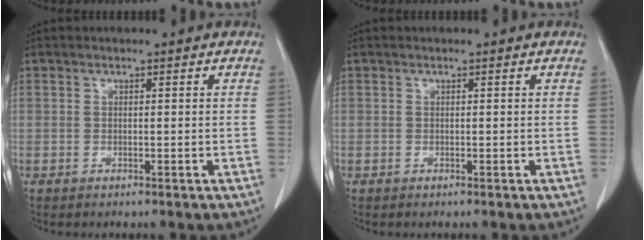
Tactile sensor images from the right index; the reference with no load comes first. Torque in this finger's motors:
{"motor_torque": [0.00, 0.00, 0.00, 0.00]}